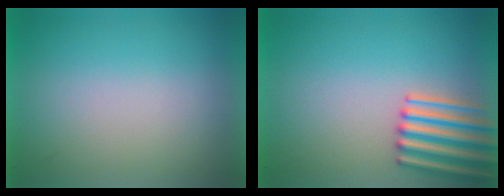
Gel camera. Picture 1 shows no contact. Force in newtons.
{"total": 4.4}